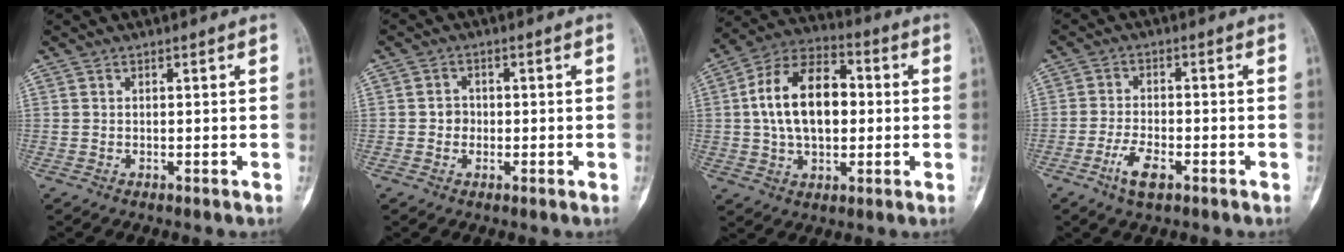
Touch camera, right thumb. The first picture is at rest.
{"total": 2.2, "force": [-0.3, 2.1, 0.8], "torque": [0.003, 0.007, -0.008]}
{"total": 16.7, "force": [1.3, 10.2, 13.2], "torque": [-0.212, 0.025, 0.017]}
{"total": 4.7, "force": [-2.6, 1.9, 3.5], "torque": [-0.067, 0.009, -0.047]}